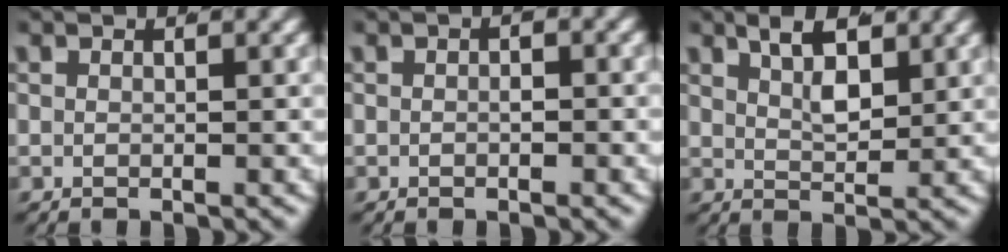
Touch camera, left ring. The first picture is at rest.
{"total": 0.8, "force": [-0.3, 0.2, 0.7], "torque": [-0.010, -0.002, -0.004]}
{"total": 5.6, "force": [3.1, 2.5, 3.8], "torque": [-0.050, -0.003, 0.053]}